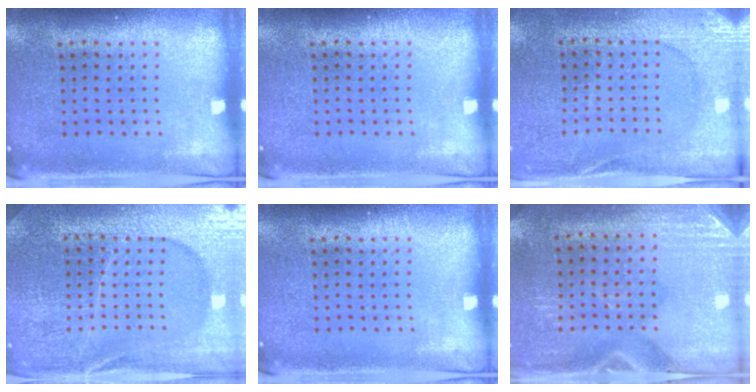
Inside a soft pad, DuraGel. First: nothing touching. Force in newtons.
{"total": 0.0}
{"total": 2.6, "press": 2.6, "slide": 0.4}
{"total": 4.5, "press": 4.3, "slide": 1.5}
{"total": 0.0}
{"total": 3.0, "press": 2.6, "slide": 1.5}